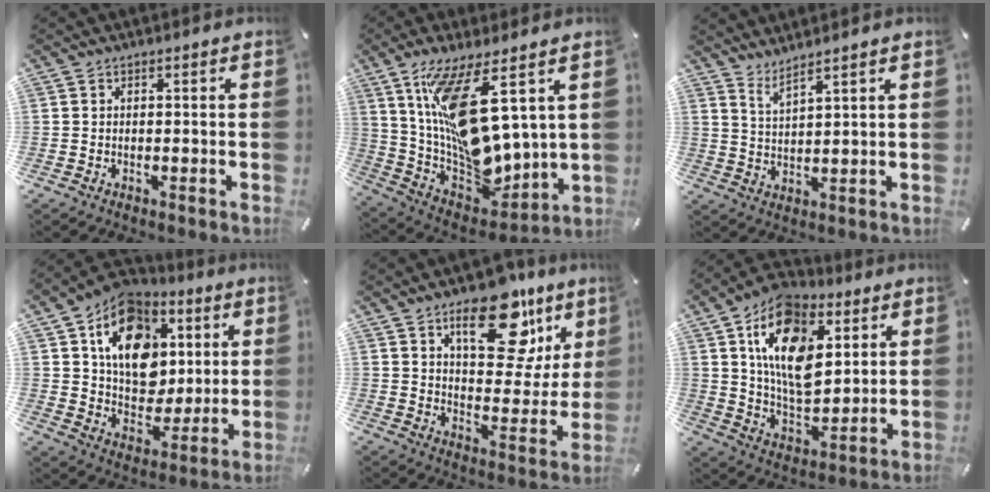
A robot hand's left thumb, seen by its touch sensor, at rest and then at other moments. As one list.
[{"total": 18.4, "force": [8.5, 7.3, 14.6], "torque": [-0.273, -0.082, 0.143]}, {"total": 4.0, "force": [3.7, -0.3, 1.3], "torque": [-0.035, -0.021, 0.067]}, {"total": 16.5, "force": [5.9, 12.8, 8.7], "torque": [-0.135, -0.021, 0.113]}, {"total": 19.3, "force": [11.4, 9.7, 12.2], "torque": [-0.155, -0.066, 0.187]}, {"total": 18.4, "force": [7.1, 11.7, 12.3], "torque": [-0.224, -0.021, 0.125]}]